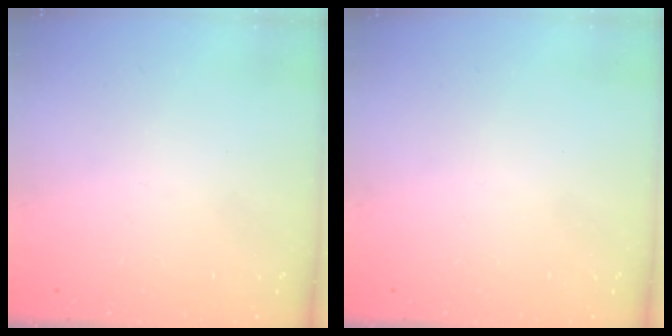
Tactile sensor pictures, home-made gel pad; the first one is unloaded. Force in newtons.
{"total": 0.0}